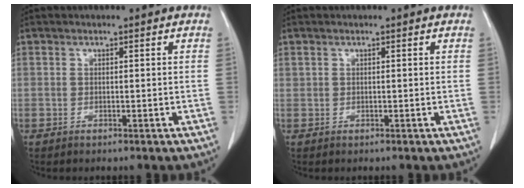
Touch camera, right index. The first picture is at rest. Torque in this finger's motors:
{"motor_torque": [0.38, 0.19, 0.21, 0.08]}